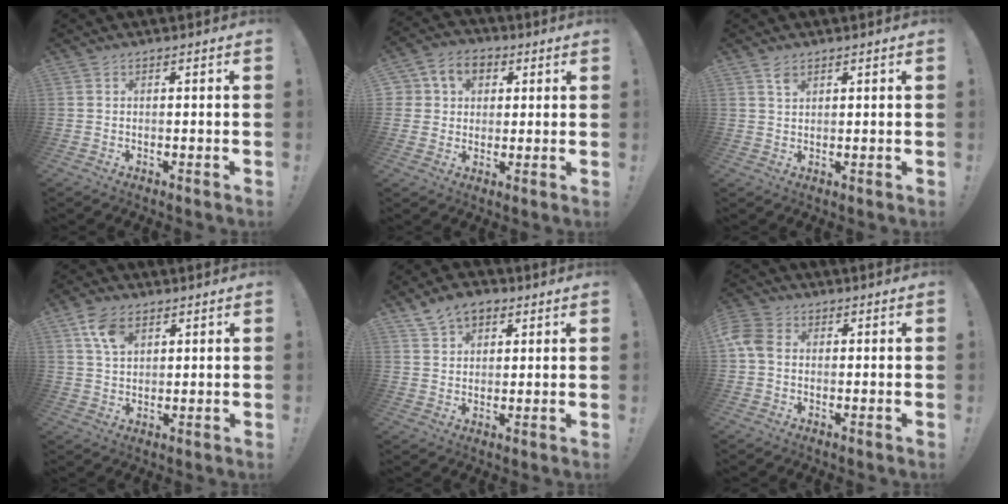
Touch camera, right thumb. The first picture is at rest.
{"total": 8.2, "force": [2.4, 7.2, 3.2], "torque": [-0.051, -0.004, 0.050]}
{"total": 2.2, "force": [1.5, 1.3, 1.0], "torque": [-0.016, -0.006, 0.027]}
{"total": 7.7, "force": [4.0, 4.9, 4.3], "torque": [-0.078, -0.008, 0.077]}
{"total": 7.8, "force": [5.0, 5.1, 3.2], "torque": [-0.051, -0.016, 0.096]}
{"total": 6.9, "force": [0.6, 5.2, 4.5], "torque": [-0.093, 0.007, 0.013]}